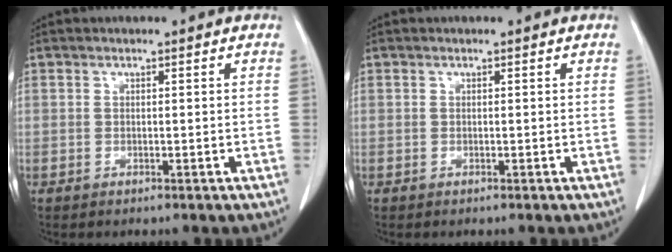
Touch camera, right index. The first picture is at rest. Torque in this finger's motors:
{"motor_torque": [0.00, 0.00, 0.00, 0.00]}